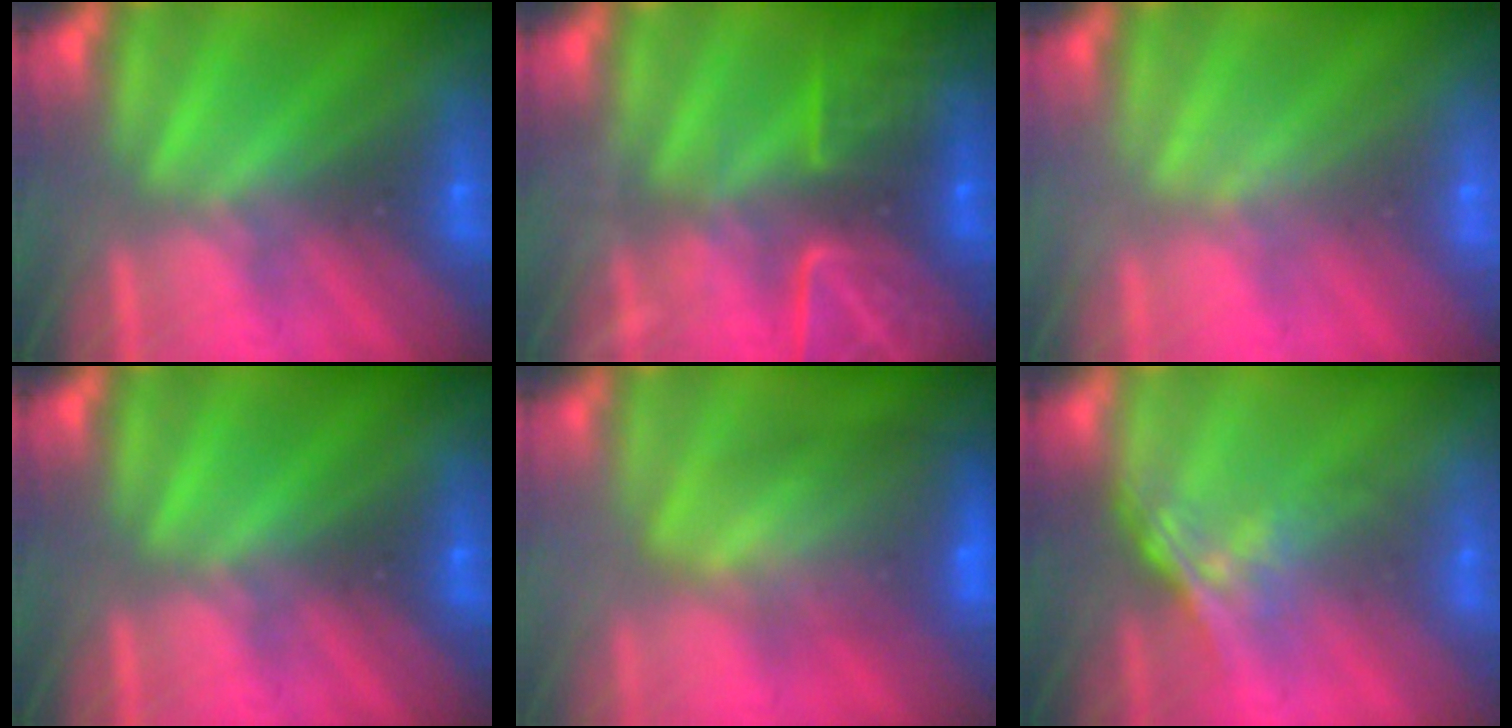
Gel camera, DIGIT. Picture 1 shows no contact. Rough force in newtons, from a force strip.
{"total": 8.8}
{"total": 1.9}
{"total": 0.0}
{"total": 8.5}
{"total": 1.4}